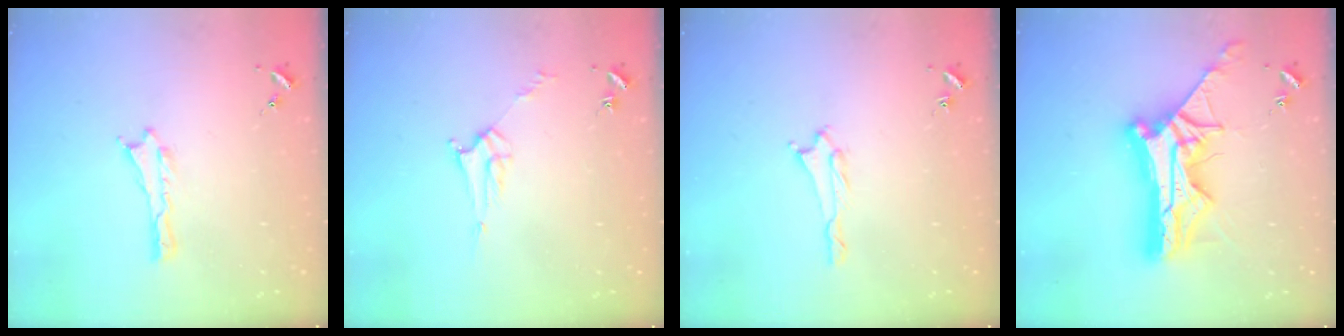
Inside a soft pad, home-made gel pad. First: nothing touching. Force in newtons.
{"total": 3.8, "press": 3.8, "slide": 0.3}
{"total": 1.3, "press": 1.3, "slide": 0.1}
{"total": 14.8, "press": 14.7, "slide": 1.4}